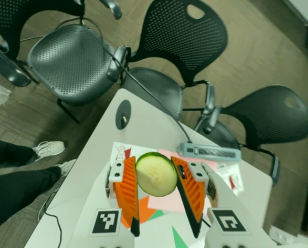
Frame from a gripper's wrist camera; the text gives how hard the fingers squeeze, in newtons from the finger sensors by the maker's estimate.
{"total": 11.0, "left": 10.7, "right": 11.3}